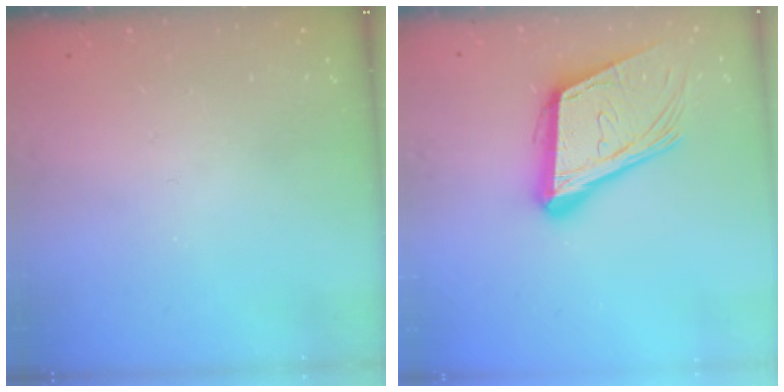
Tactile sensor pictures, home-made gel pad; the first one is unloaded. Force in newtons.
{"total": 18.8, "press": 18.4, "slide": 4.2}